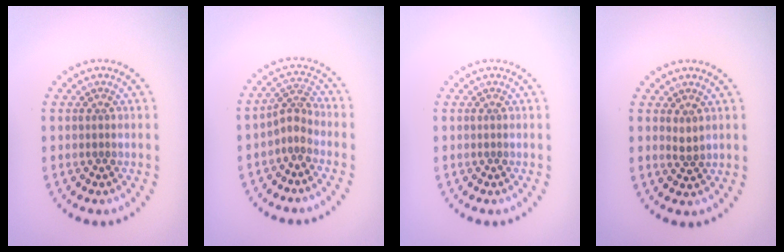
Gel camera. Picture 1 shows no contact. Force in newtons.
{"total": 2.3, "press": 1.6, "slide": 1.6}
{"total": 0.0}
{"total": 0.8, "press": 0.7, "slide": 0.3}